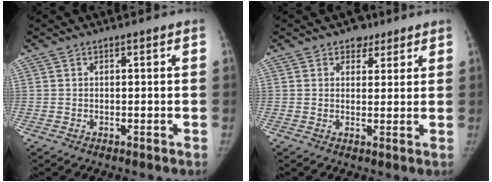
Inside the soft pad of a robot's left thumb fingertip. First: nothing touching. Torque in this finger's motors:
{"motor_torque": [0.36, 0.00, 0.10, -0.54, 0.04]}